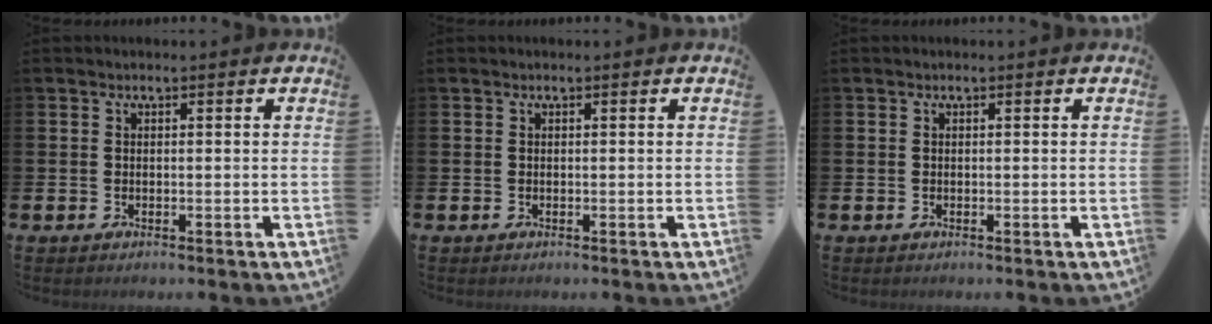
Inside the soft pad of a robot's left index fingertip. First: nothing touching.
{"total": 0.0}
{"total": 0.0}